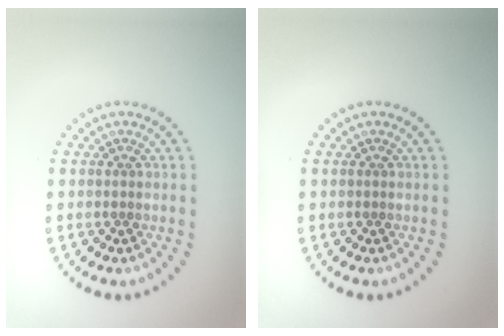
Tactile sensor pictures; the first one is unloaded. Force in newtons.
{"total": 0.0}